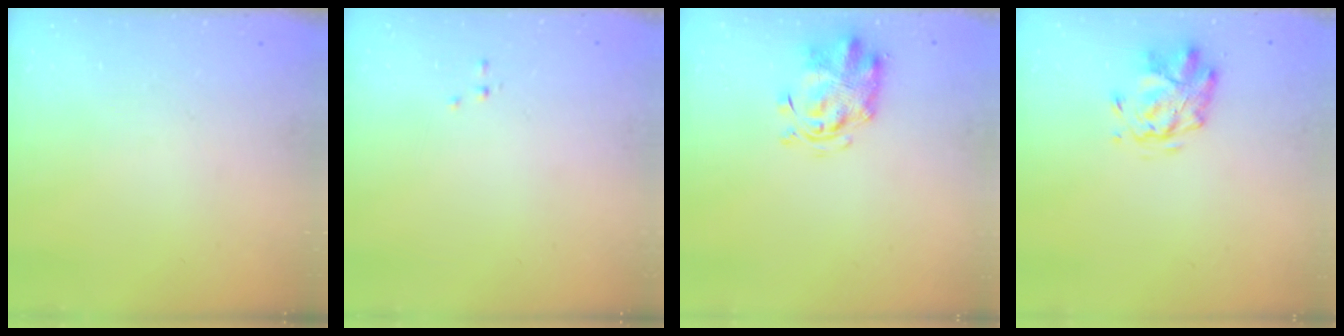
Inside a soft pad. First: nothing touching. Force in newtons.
{"total": 0.0}
{"total": 2.9, "press": 2.9, "slide": 0.7}
{"total": 2.9, "press": 2.5, "slide": 1.4}